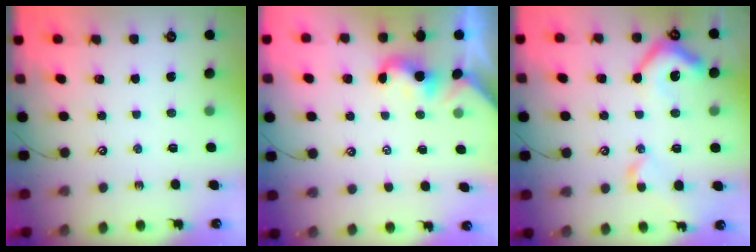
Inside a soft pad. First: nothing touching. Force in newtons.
{"total": 2.4, "press": 2.4, "slide": 0.1}
{"total": 10.6, "press": 10.5, "slide": 1.4}